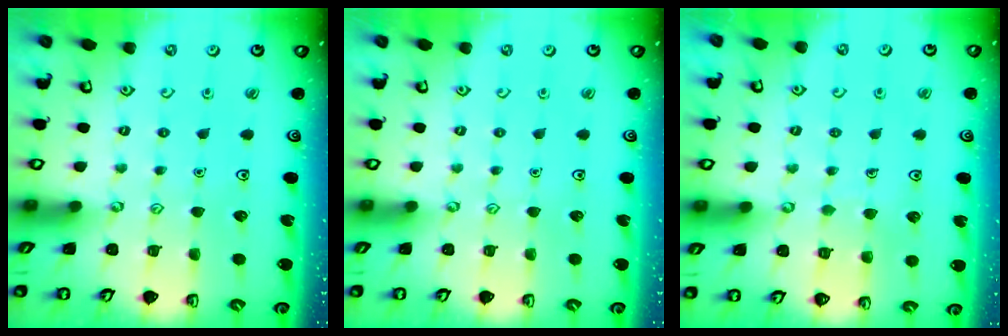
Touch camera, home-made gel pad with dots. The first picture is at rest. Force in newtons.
{"total": 0.0}
{"total": 4.4, "press": 4.4, "slide": 0.4}